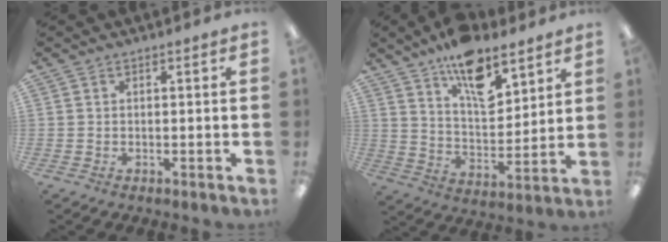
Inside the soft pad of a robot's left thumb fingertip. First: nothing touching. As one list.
[{"total": 14.7, "force": [10.2, 6.5, 8.3], "torque": [-0.124, -0.058, 0.176]}]